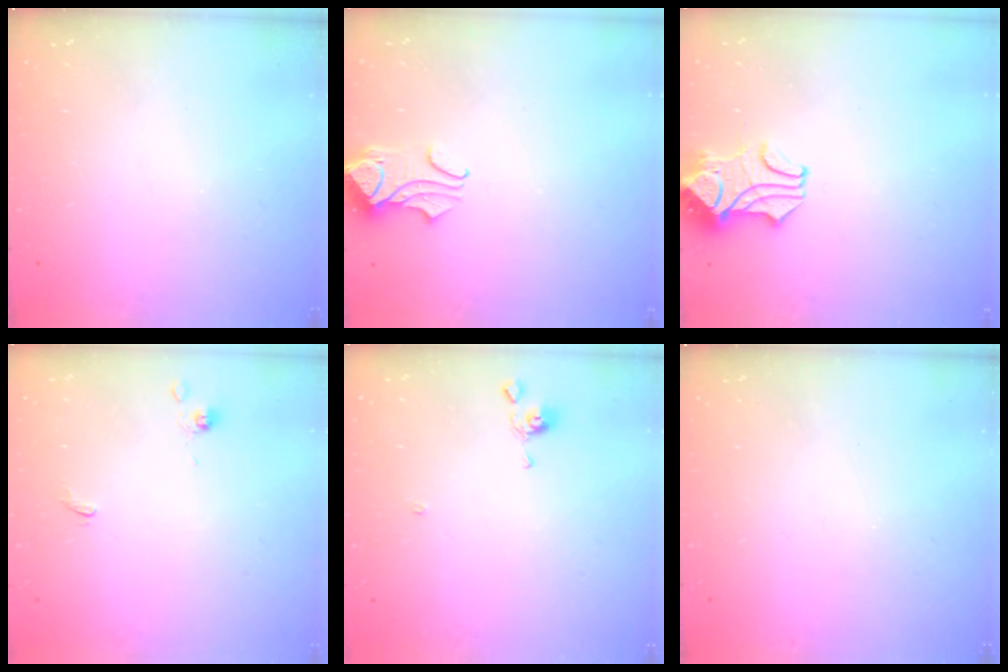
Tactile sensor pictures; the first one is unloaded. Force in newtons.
{"total": 0.9, "press": 0.8, "slide": 0.5}
{"total": 2.3, "press": 2.0, "slide": 1.1}
{"total": 1.1, "press": 1.1, "slide": 0.4}
{"total": 2.2, "press": 2.2, "slide": 0.3}
{"total": 0.0}